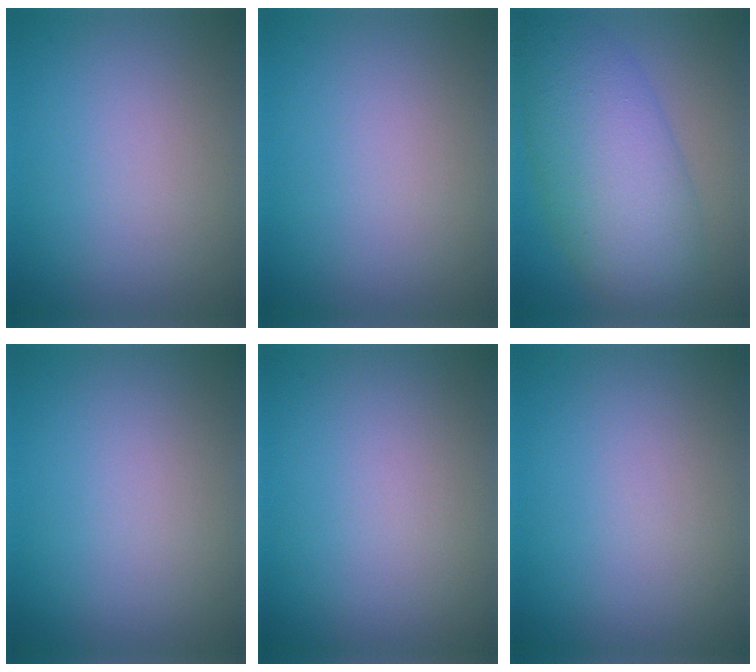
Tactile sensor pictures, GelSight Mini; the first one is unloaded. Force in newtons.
{"total": 0.0}
{"total": 9.3, "press": 9.3, "slide": 0.2}
{"total": 0.0}
{"total": 0.0}
{"total": 0.0}